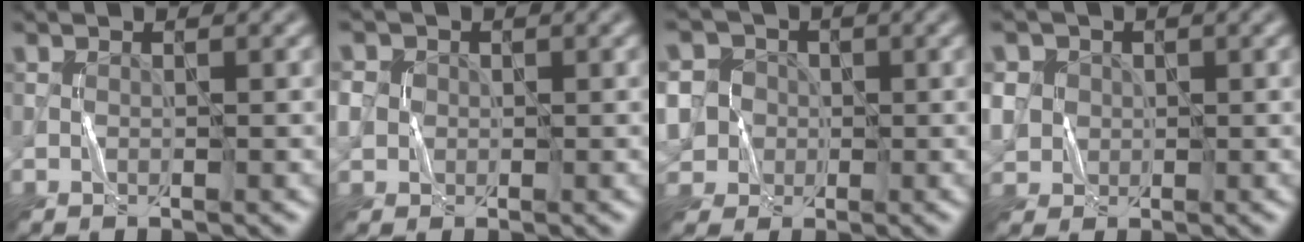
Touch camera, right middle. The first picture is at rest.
{"total": 3.2, "force": [0.0, 2.9, 1.2], "torque": [-0.036, 0.012, -0.004]}
{"total": 9.5, "force": [-1.0, 8.8, 3.3], "torque": [-0.087, 0.018, -0.052]}
{"total": 4.2, "force": [0.3, 3.9, 1.6], "torque": [-0.052, 0.014, -0.001]}